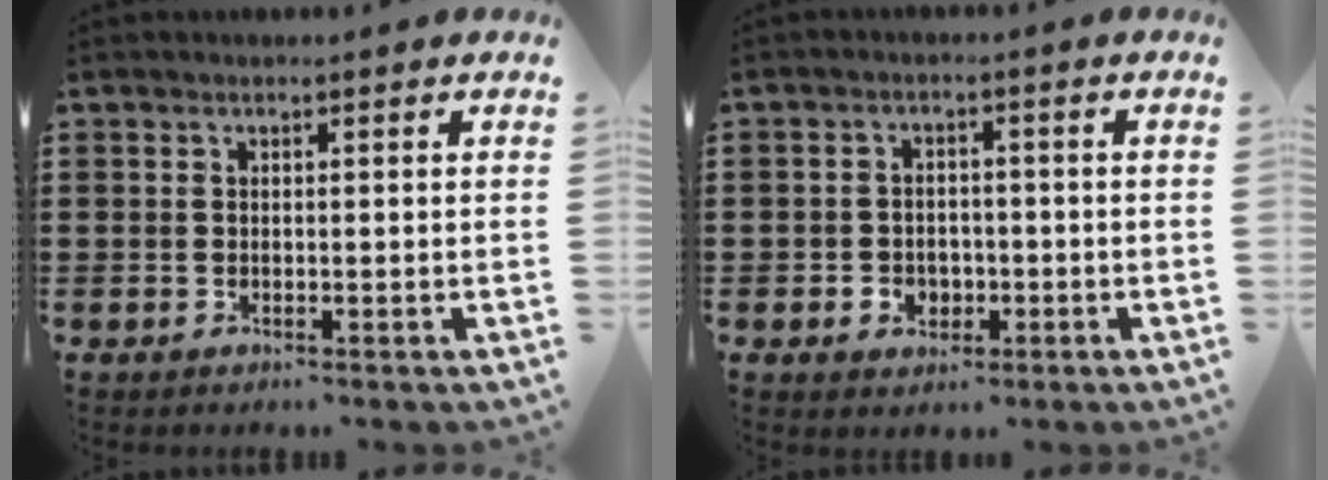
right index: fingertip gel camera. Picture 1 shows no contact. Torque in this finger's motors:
{"motor_torque": [1.27, 0.87, 0.20, 0.05]}